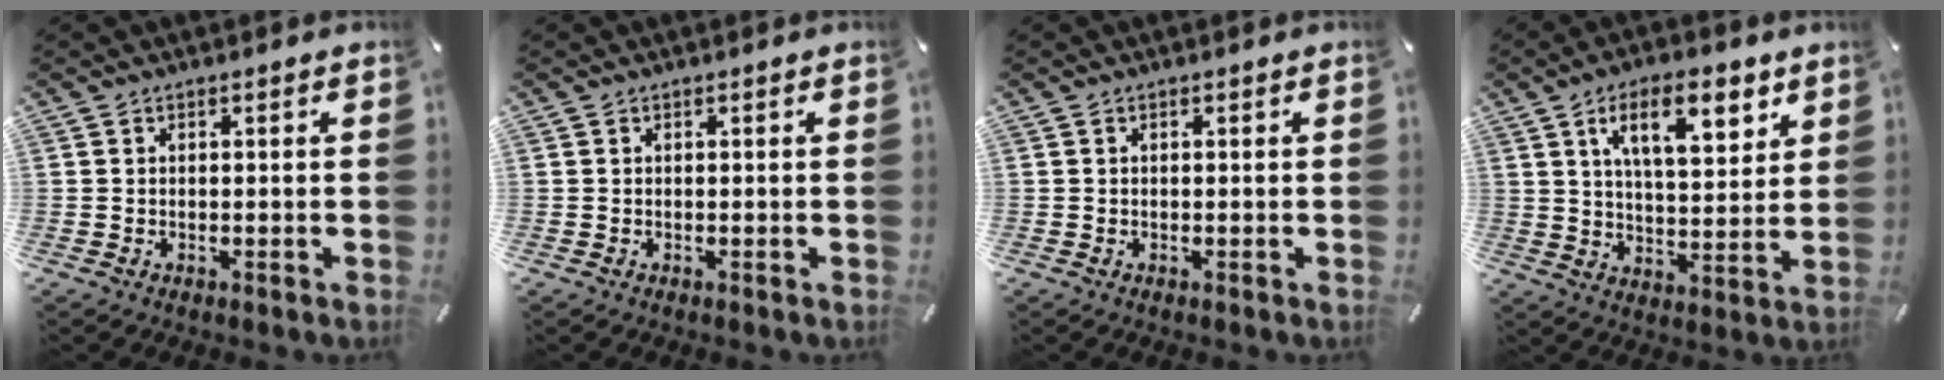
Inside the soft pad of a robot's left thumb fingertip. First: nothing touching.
{"total": 0.0}
{"total": 0.0}
{"total": 13.4, "force": [7.0, 5.9, 9.8], "torque": [-0.150, -0.018, 0.118]}